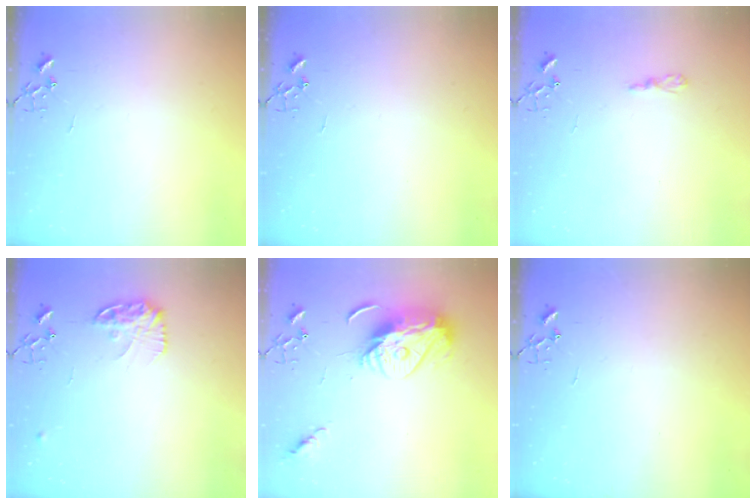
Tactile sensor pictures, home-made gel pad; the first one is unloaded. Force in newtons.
{"total": 0.0}
{"total": 4.8, "press": 4.7, "slide": 0.6}
{"total": 12.3, "press": 12.3, "slide": 0.5}
{"total": 12.3, "press": 12.2, "slide": 1.1}
{"total": 0.0}